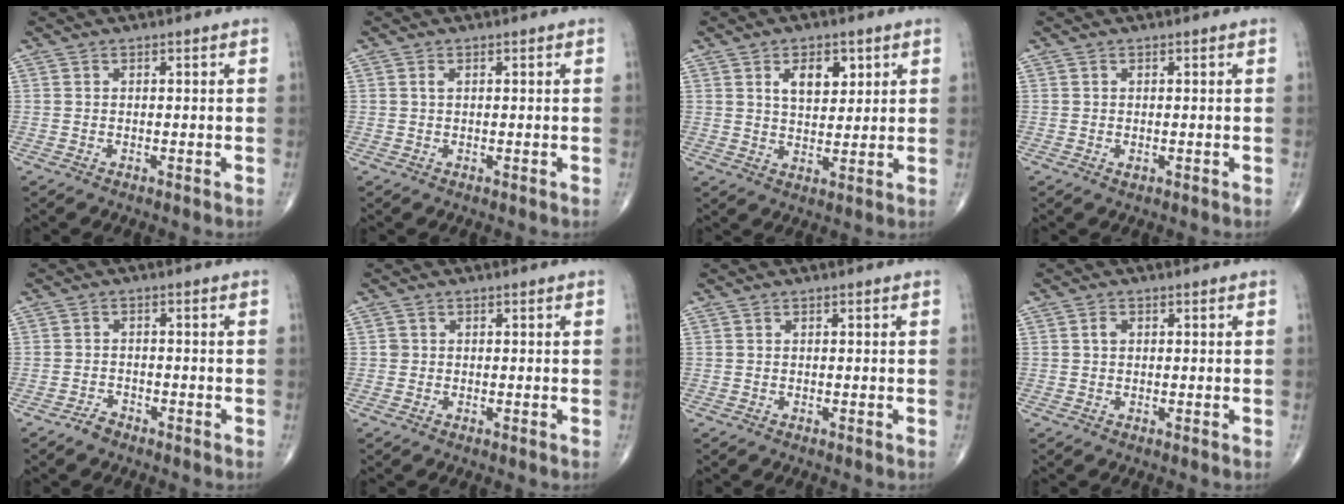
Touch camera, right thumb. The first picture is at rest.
{"total": 0.6, "force": [0.2, 0.3, 0.5], "torque": [-0.014, 0.005, 0.005]}
{"total": 6.8, "force": [2.9, 3.9, 4.8], "torque": [-0.057, -0.017, 0.049]}
{"total": 0.5, "force": [-0.1, 0.3, 0.4], "torque": [-0.004, -0.001, 0.000]}
{"total": 2.0, "force": [-1.7, 1.0, 0.5], "torque": [-0.010, 0.006, -0.031]}
{"total": 0.8, "force": [0.0, 0.8, 0.2], "torque": [0.003, 0.002, 0.001]}
{"total": 0.0}
{"total": 1.3, "force": [0.3, 1.0, 0.8], "torque": [-0.013, 0.004, 0.003]}